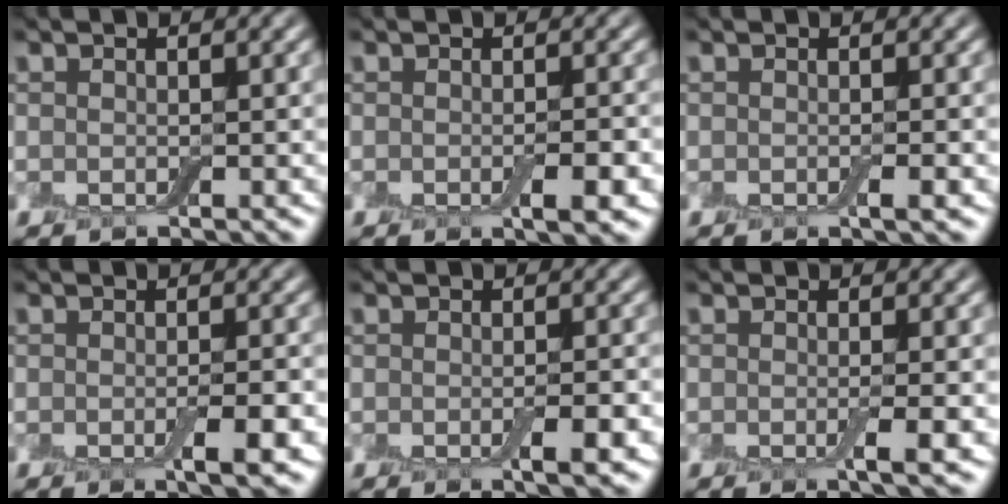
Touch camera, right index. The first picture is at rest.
{"total": 2.2, "force": [-0.7, 0.4, 2.0], "torque": [-0.029, -0.003, -0.009]}
{"total": 0.9, "force": [-0.2, 0.1, 0.9], "torque": [-0.014, -0.001, -0.005]}
{"total": 2.8, "force": [-0.8, 0.5, 2.7], "torque": [-0.041, -0.004, -0.011]}
{"total": 2.2, "force": [-0.6, 0.4, 2.1], "torque": [-0.030, -0.004, -0.008]}
{"total": 2.0, "force": [-0.3, 0.4, 2.0], "torque": [-0.029, -0.005, -0.007]}